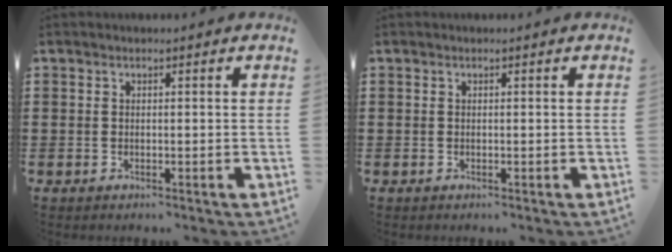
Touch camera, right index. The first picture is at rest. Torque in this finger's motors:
{"motor_torque": [0.00, 0.00, 0.02, -0.01]}